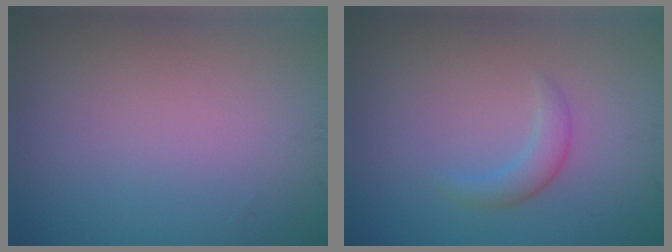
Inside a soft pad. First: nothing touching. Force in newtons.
{"total": 1.7, "press": 1.7, "slide": 0.2}